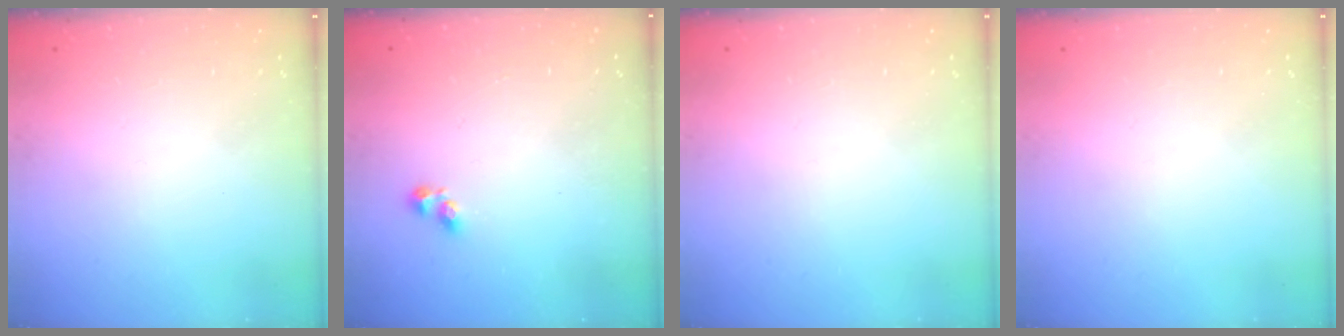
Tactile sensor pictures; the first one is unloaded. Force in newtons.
{"total": 2.4, "press": 2.3, "slide": 0.4}
{"total": 0.0}
{"total": 0.0}